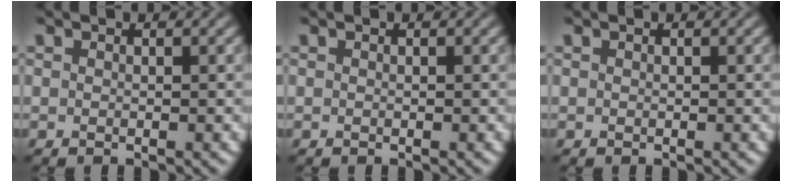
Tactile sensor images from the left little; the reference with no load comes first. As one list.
[{"total": 0.0}, {"total": 0.8, "force": [-0.1, -0.4, -0.7], "torque": [0.004, 0.000, 0.008]}]